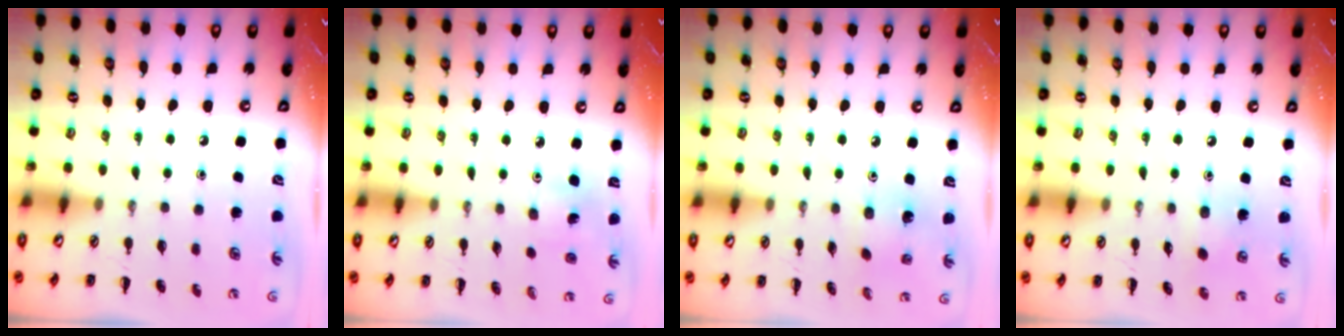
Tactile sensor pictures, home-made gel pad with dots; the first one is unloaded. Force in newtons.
{"total": 3.9, "press": 3.7, "slide": 1.3}
{"total": 1.4, "press": 1.3, "slide": 0.6}
{"total": 5.0, "press": 4.9, "slide": 1.0}